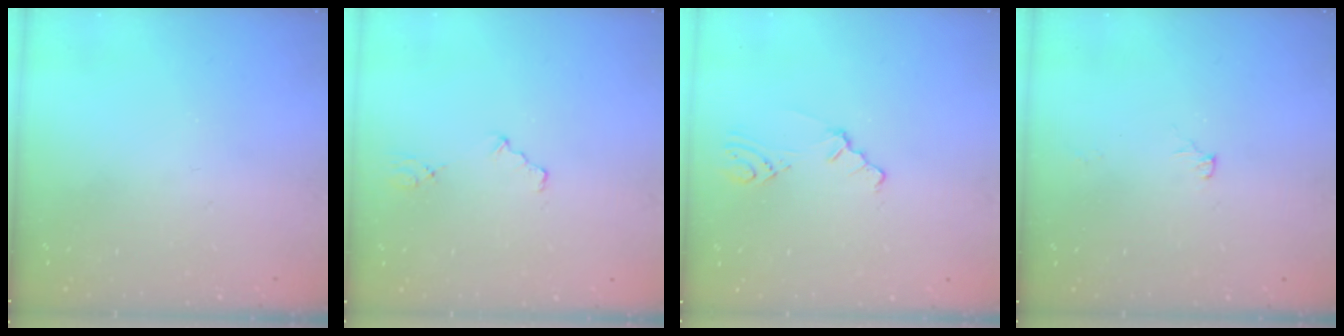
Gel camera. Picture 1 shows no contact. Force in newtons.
{"total": 2.9, "press": 2.9, "slide": 0.3}
{"total": 2.1, "press": 2.0, "slide": 0.7}
{"total": 6.1, "press": 5.5, "slide": 2.6}